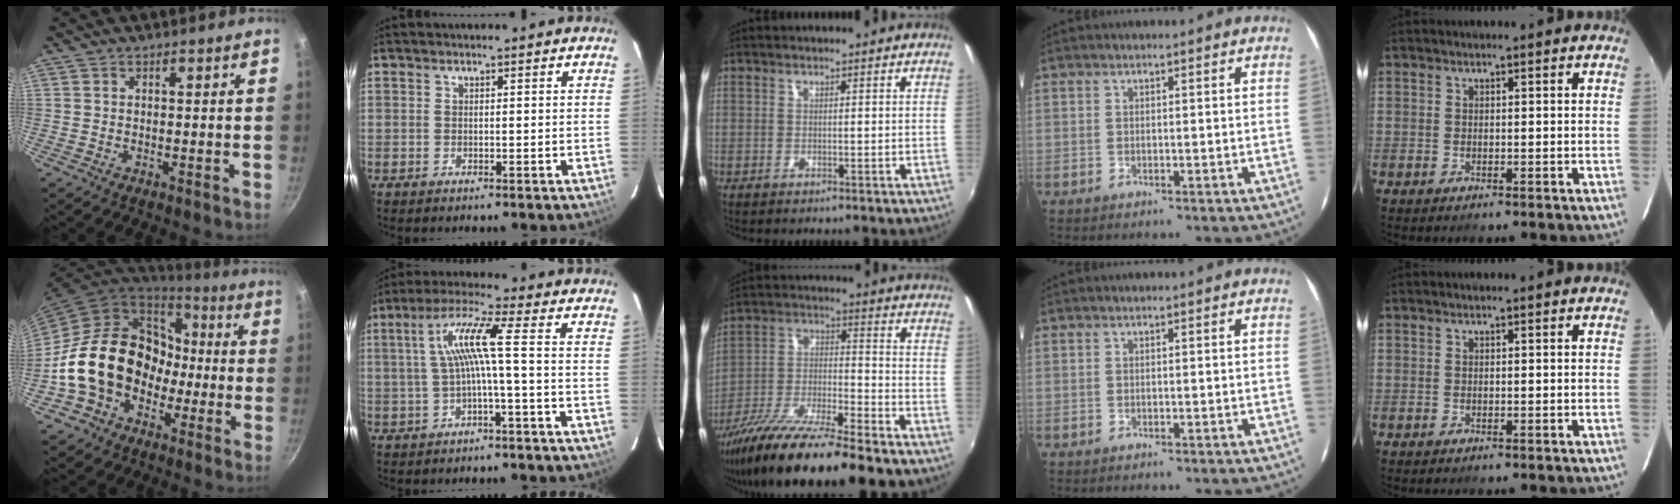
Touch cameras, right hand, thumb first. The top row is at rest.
{"thumb": {"total": 19.6, "force": [-3.4, 15.7, 11.3], "torque": [-0.155, 0.064, -0.043]}, "index": {"total": 7.6, "force": [-0.8, -0.7, 7.5], "torque": [-0.157, 0.010, -0.005]}, "middle": {"total": 17.6, "force": [-13.3, 1.5, 11.4], "torque": [-0.218, -0.040, -0.237]}}